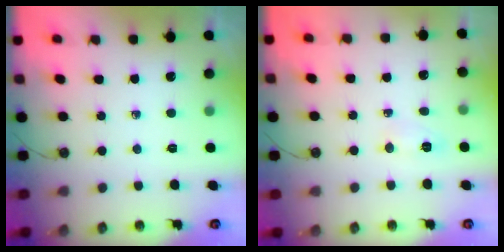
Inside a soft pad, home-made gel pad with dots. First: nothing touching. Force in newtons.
{"total": 5.2, "press": 5.1, "slide": 0.5}